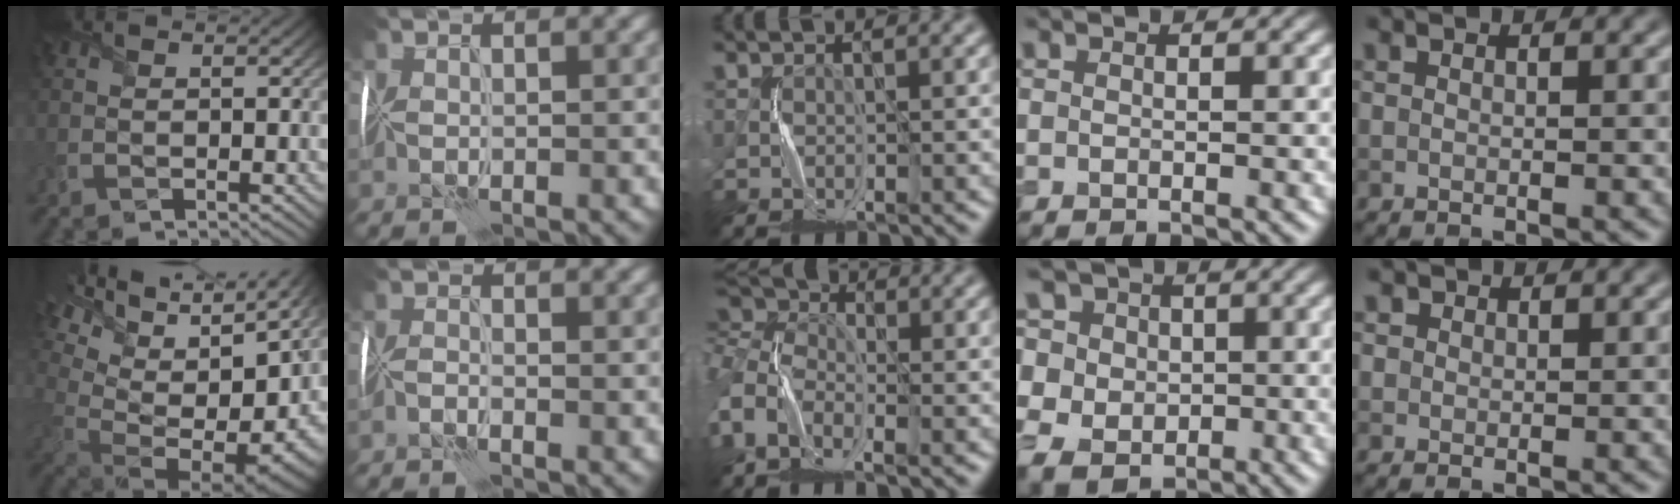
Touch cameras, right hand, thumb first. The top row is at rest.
{"thumb": {"total": 18.5, "force": [1.8, 11.2, 14.6], "torque": [-0.261, 0.001, 0.068]}, "index": {"total": 1.0, "force": [-1.0, -0.2, 0.3], "torque": [-0.013, 0.001, -0.025]}, "middle": {"total": 7.5, "force": [-0.1, 5.1, 5.6], "torque": [-0.139, 0.019, -0.008]}, "ring": {"total": 12.1, "force": [3.3, 10.4, 5.2], "torque": [-0.142, 0.033, 0.038]}, "little": {"total": 1.1, "force": [0.7, 0.9, 0.2], "torque": [-0.001, -0.003, 0.006]}}